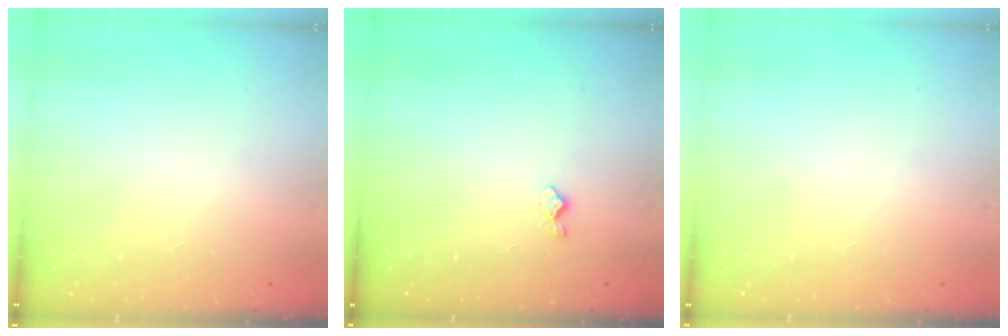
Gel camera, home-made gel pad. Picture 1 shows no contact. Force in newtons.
{"total": 5.3, "press": 5.2, "slide": 0.6}
{"total": 0.0}